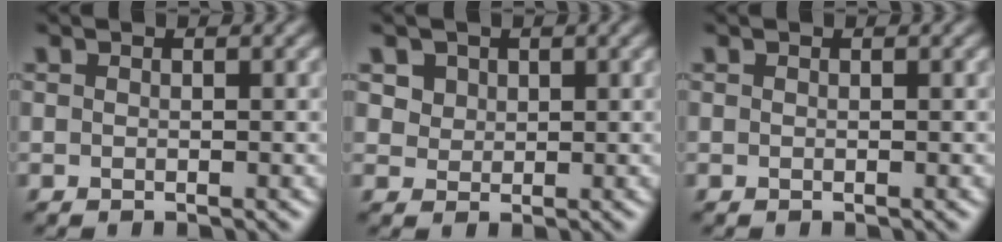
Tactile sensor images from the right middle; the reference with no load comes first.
{"total": 3.4, "force": [1.9, 2.4, 1.4], "torque": [-0.046, 0.000, 0.040]}
{"total": 0.0}